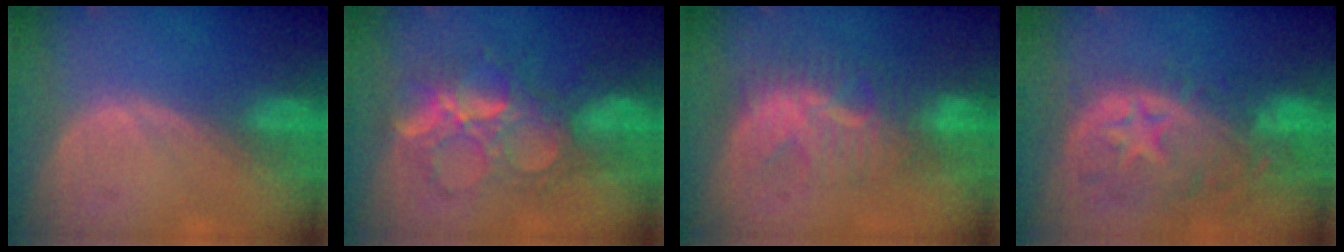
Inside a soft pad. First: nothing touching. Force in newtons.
{"total": 8.9, "press": 8.5, "slide": 2.8}
{"total": 8.0, "press": 7.8, "slide": 1.9}
{"total": 11.8, "press": 10.1, "slide": 6.1}